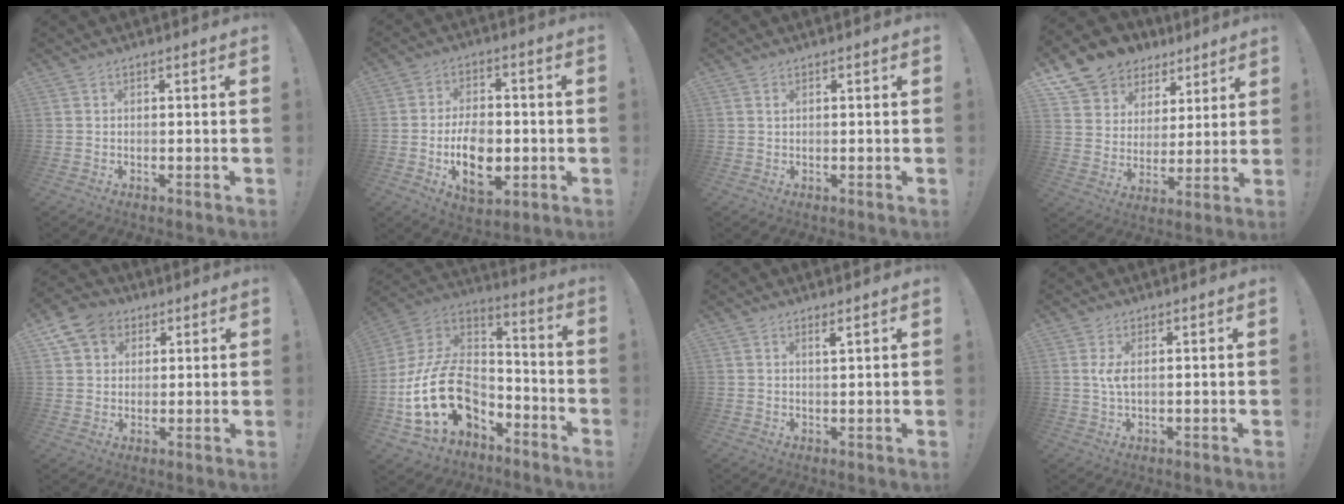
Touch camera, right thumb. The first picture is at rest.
{"total": 13.0, "force": [-3.1, 8.3, 9.5], "torque": [-0.151, 0.001, -0.058]}
{"total": 0.6, "force": [0.3, 0.2, 0.5], "torque": [-0.005, 0.001, 0.004]}
{"total": 11.7, "force": [8.3, 7.8, 2.4], "torque": [-0.041, -0.060, 0.163]}
{"total": 9.5, "force": [4.4, 7.6, 3.6], "torque": [-0.058, -0.017, 0.089]}
{"total": 22.0, "force": [-7.8, 14.8, 14.3], "torque": [-0.278, 0.041, -0.124]}
{"total": 1.9, "force": [1.4, 0.0, 1.3], "torque": [-0.013, -0.008, 0.019]}
{"total": 3.6, "force": [0.8, 1.2, 3.3], "torque": [-0.062, 0.001, 0.013]}